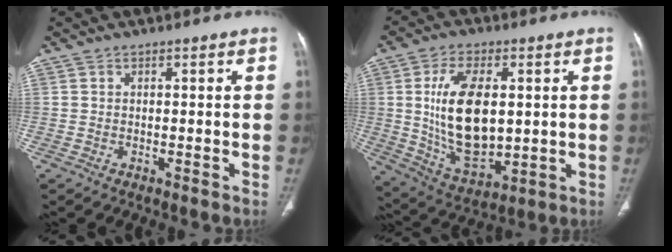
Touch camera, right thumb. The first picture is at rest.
{"total": 17.1, "force": [1.7, 9.1, 14.4], "torque": [-0.250, -0.016, 0.046]}